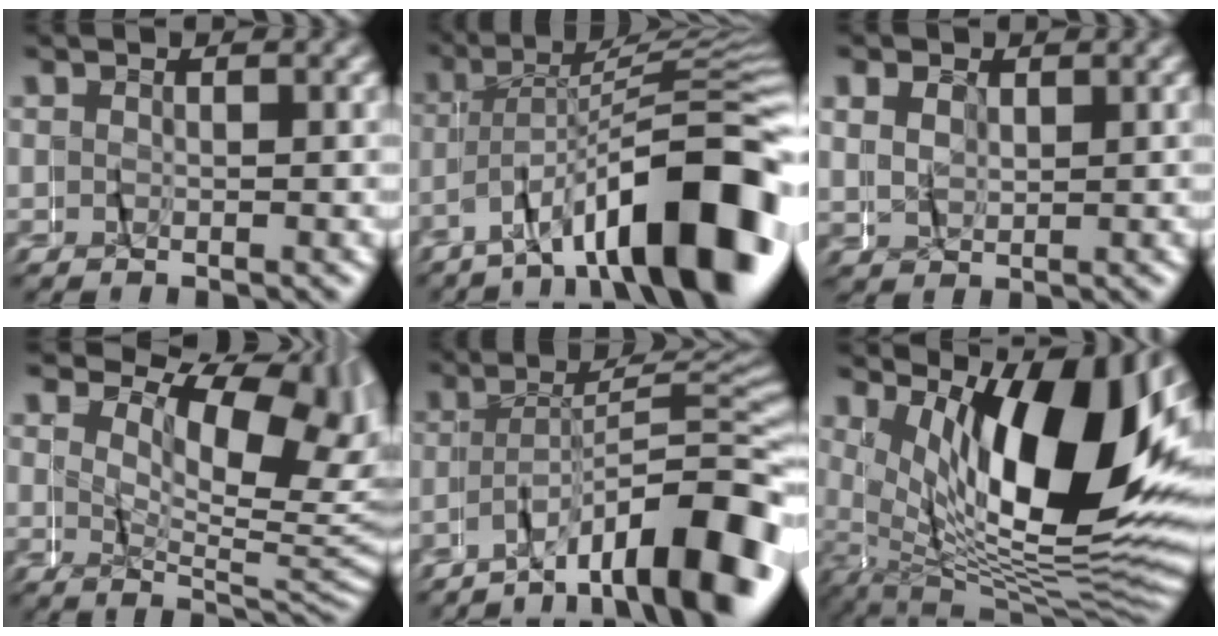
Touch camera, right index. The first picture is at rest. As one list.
[{"total": 12.3, "force": [-6.4, 3.4, 9.9], "torque": [-0.146, 0.007, -0.095]}, {"total": 1.1, "force": [0.6, 0.9, -0.1], "torque": [-0.004, 0.003, 0.014]}, {"total": 8.9, "force": [2.9, 3.9, 7.5], "torque": [-0.088, 0.003, 0.044]}, {"total": 10.5, "force": [-5.8, 3.0, 8.3], "torque": [-0.101, 0.012, -0.094]}, {"total": 16.3, "force": [1.5, 7.5, 14.4], "torque": [-0.222, -0.003, 0.035]}]